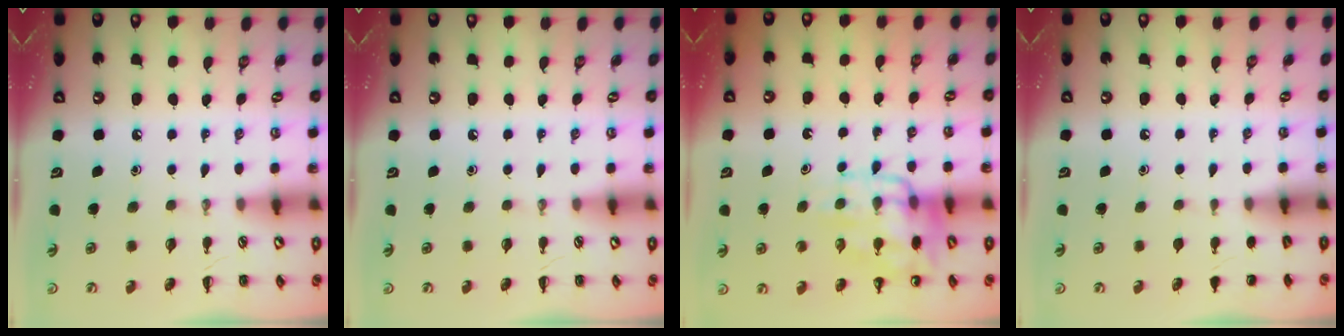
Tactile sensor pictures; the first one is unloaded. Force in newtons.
{"total": 0.0}
{"total": 13.9, "press": 13.6, "slide": 2.7}
{"total": 1.1, "press": 1.1, "slide": 0.2}